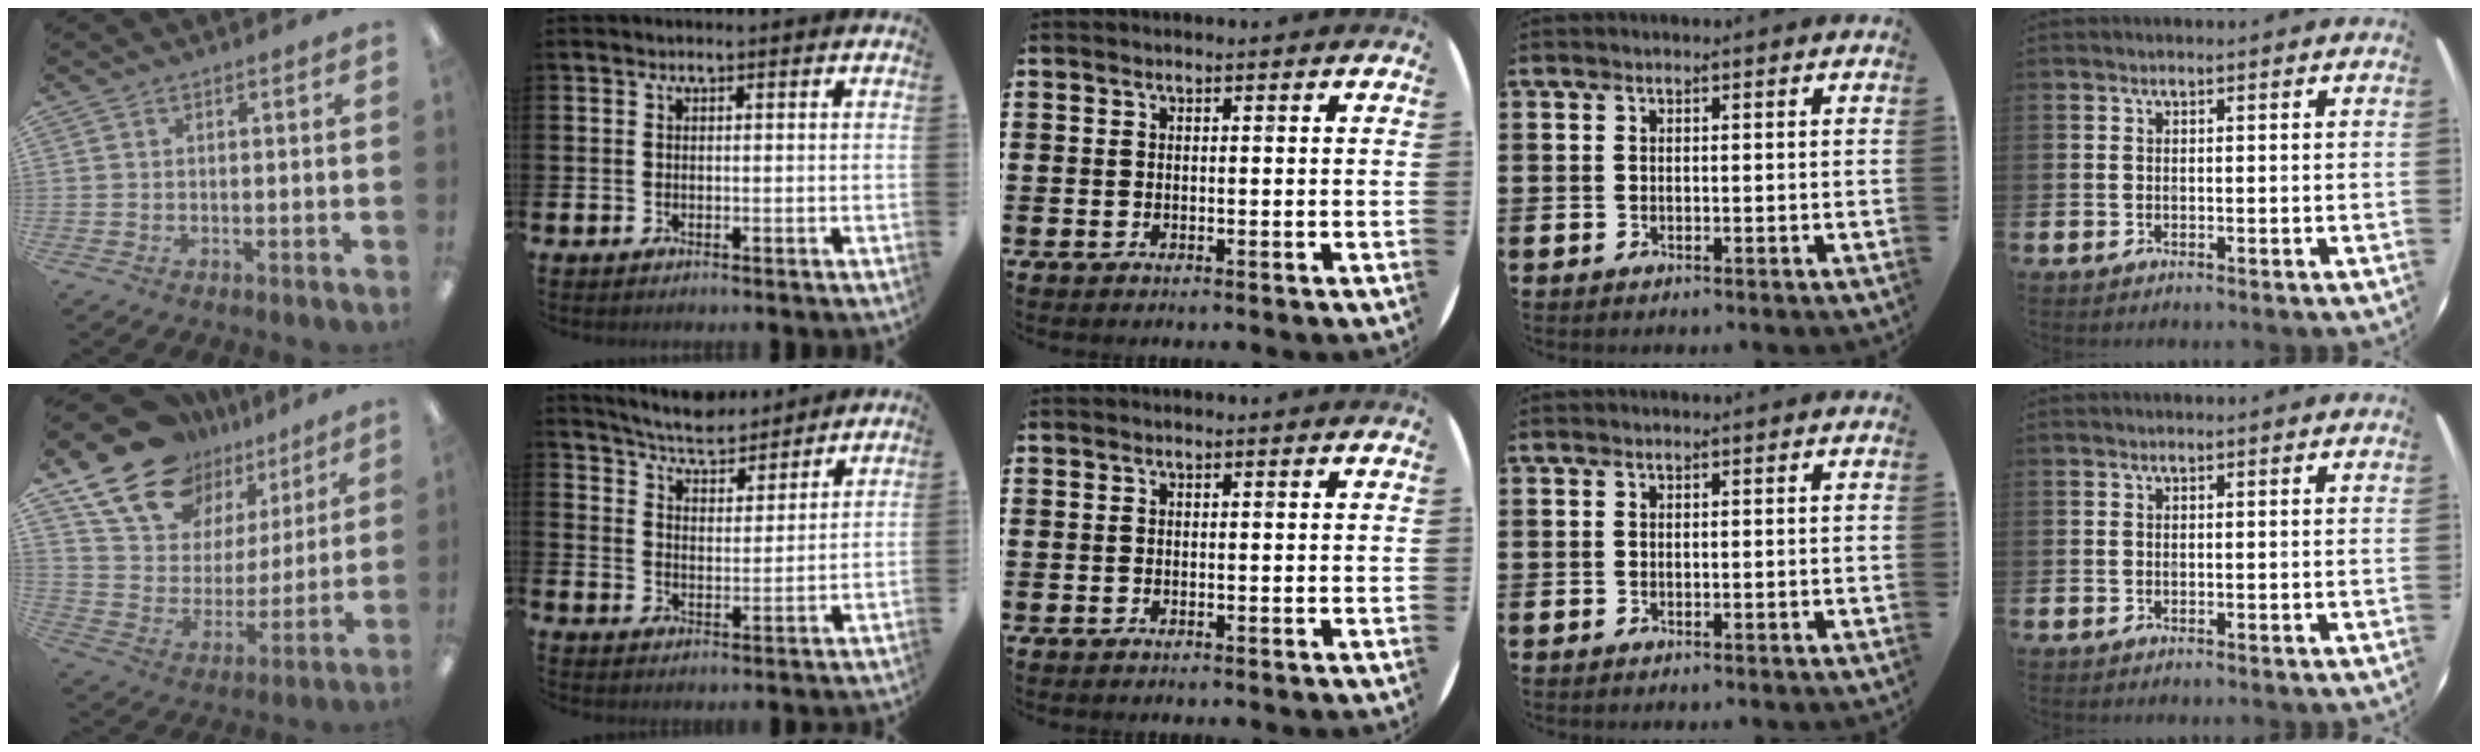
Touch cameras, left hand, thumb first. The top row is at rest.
{"thumb": {"total": 18.4, "force": [13.7, 10.6, 6.1], "torque": [-0.136, -0.086, 0.253]}, "index": {"total": 6.2, "force": [6.0, 1.0, 1.2], "torque": [-0.043, -0.036, 0.105]}}